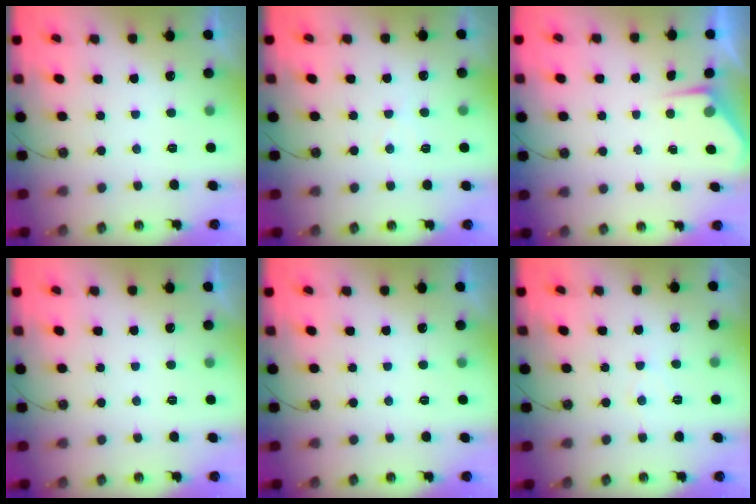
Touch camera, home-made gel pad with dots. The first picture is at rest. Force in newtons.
{"total": 5.0, "press": 4.9, "slide": 0.7}
{"total": 2.9, "press": 2.9, "slide": 0.5}
{"total": 0.0}
{"total": 0.0}
{"total": 4.7, "press": 4.6, "slide": 0.8}